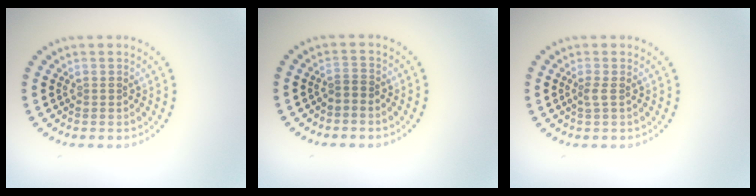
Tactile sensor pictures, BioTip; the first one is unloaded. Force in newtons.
{"total": 0.8, "press": 0.5, "slide": 0.6}
{"total": 0.9, "press": 0.6, "slide": 0.6}